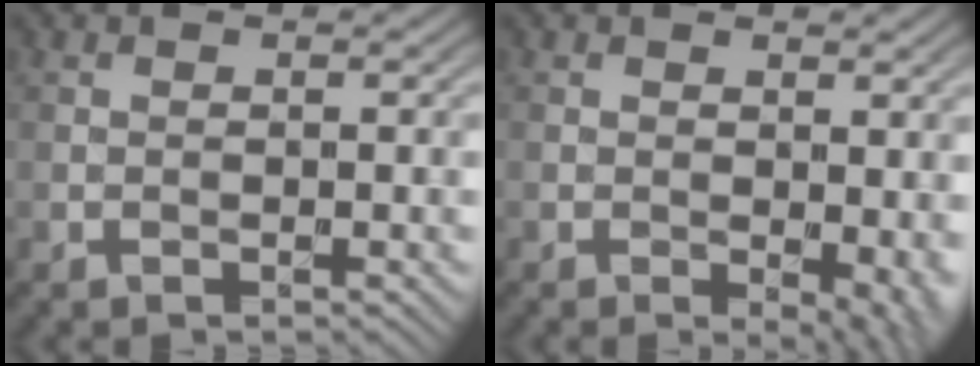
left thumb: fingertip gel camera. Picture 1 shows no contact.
{"total": 4.1, "force": [-0.5, 1.9, 3.7], "torque": [-0.044, -0.009, -0.003]}